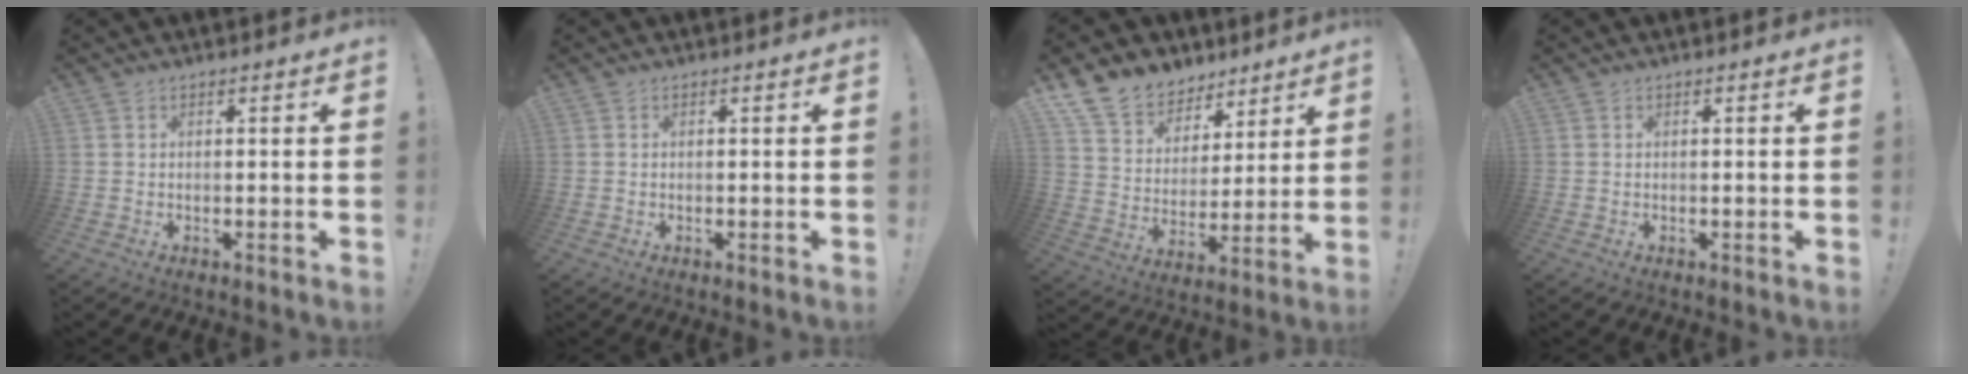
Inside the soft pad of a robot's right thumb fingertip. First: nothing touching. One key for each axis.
{"total": 0.0}
{"total": 12.1, "fx": 9.0, "fy": 7.7, "fz": 2.9, "tx": -0.058, "ty": -0.066, "tz": 0.173}
{"total": 0.0}